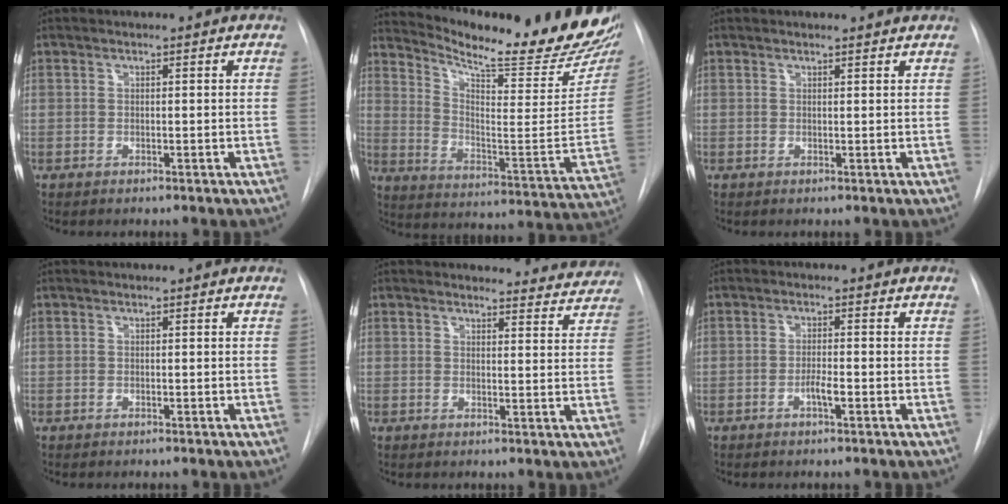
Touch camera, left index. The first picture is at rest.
{"total": 24.7, "force": [22.0, 2.5, 11.0], "torque": [-0.175, -0.104, 0.291]}
{"total": 2.5, "force": [2.5, 0.1, 0.4], "torque": [-0.008, 0.004, 0.023]}
{"total": 0.0}
{"total": 7.6, "force": [7.4, 1.7, -0.3], "torque": [0.035, -0.027, 0.059]}
{"total": 2.1, "force": [-1.2, 0.2, 1.8], "torque": [-0.032, -0.004, -0.022]}